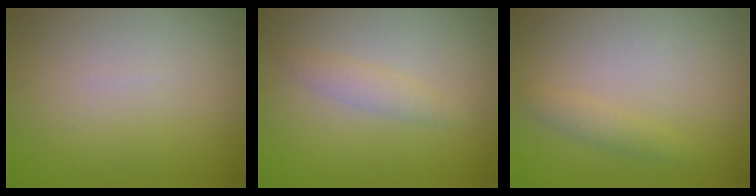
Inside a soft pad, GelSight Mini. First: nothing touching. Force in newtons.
{"total": 1.5, "press": 1.5, "slide": 0.1}
{"total": 1.3, "press": 1.3, "slide": 0.1}